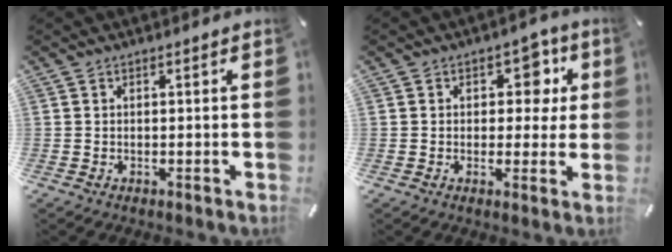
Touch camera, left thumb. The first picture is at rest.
{"total": 7.1, "force": [2.0, 5.5, 3.9], "torque": [-0.026, -0.008, 0.026]}